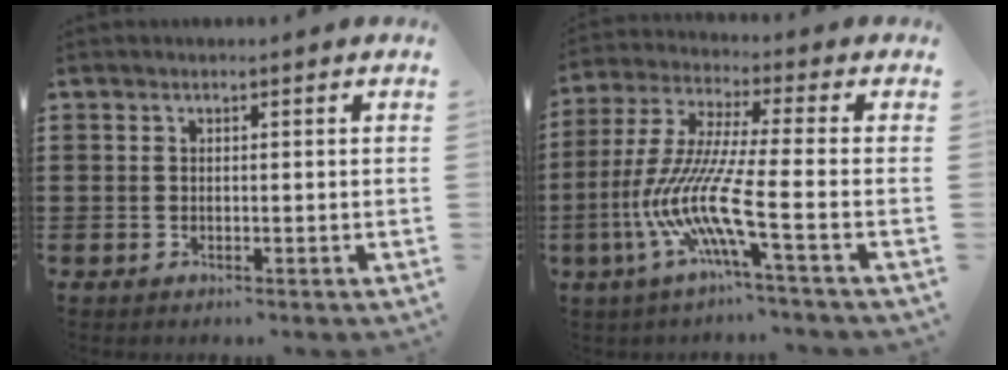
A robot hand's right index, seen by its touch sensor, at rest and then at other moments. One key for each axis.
{"total": 11.5, "fx": -4.9, "fy": 0.6, "fz": 10.4, "tx": -0.257, "ty": -0.027, "tz": -0.111}